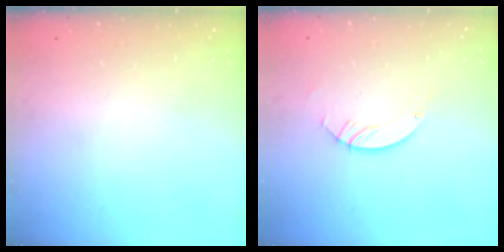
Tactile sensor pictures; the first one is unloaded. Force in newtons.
{"total": 3.5, "press": 3.5, "slide": 0.2}